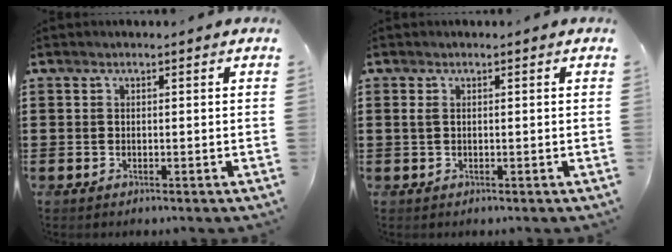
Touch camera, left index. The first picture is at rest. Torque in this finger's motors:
{"motor_torque": [0.28, -0.17, 0.01, 0.02]}